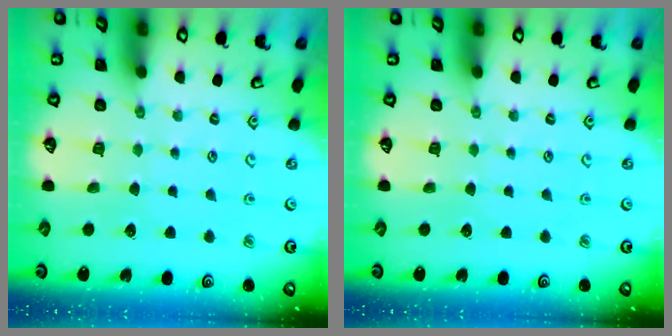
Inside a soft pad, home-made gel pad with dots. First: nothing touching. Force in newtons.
{"total": 0.0}